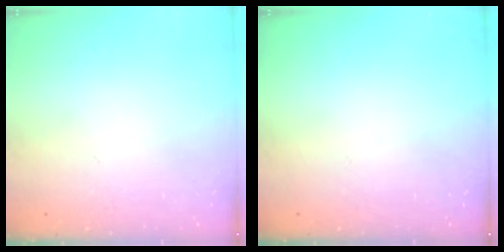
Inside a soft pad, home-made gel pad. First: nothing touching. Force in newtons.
{"total": 0.0}